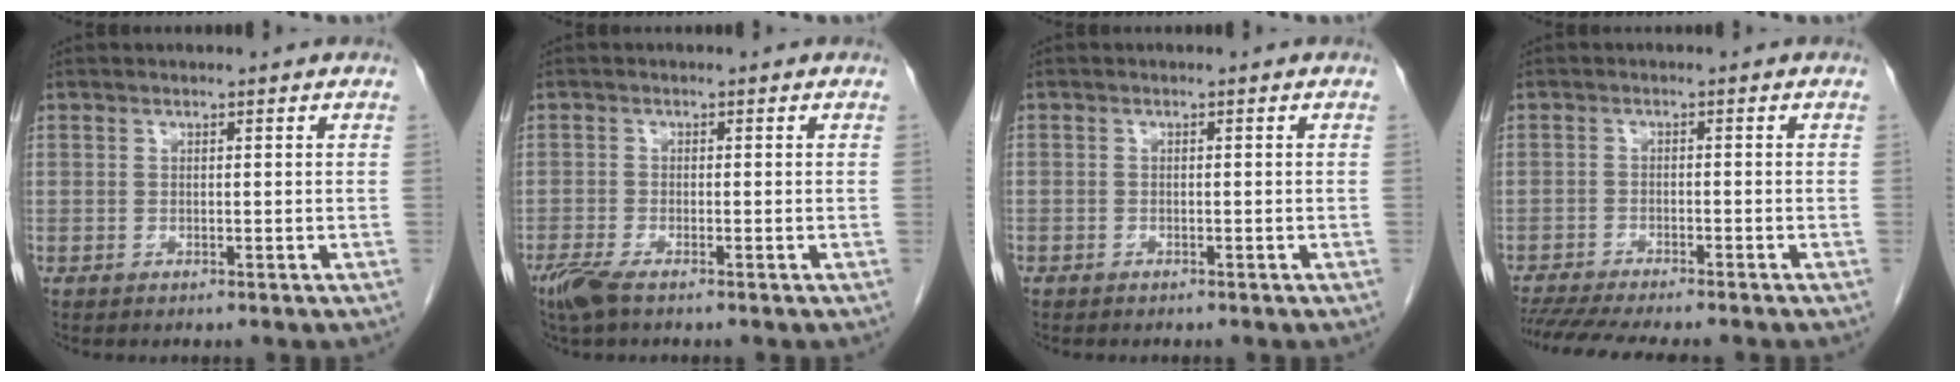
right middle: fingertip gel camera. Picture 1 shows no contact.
{"total": 3.5, "force": [-2.5, 0.7, 2.3], "torque": [-0.053, -0.008, -0.049]}
{"total": 0.7, "force": [-0.6, 0.4, 0.1], "torque": [-0.009, 0.002, -0.011]}
{"total": 11.8, "force": [-10.3, 1.3, 5.6], "torque": [-0.080, -0.010, -0.150]}